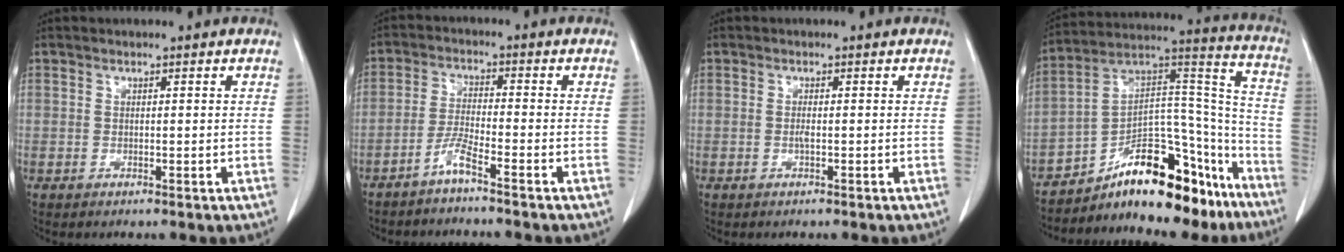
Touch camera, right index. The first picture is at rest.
{"total": 3.8, "force": [-3.0, -0.5, 2.2], "torque": [-0.052, -0.005, -0.066]}
{"total": 0.8, "force": [-0.2, 0.0, 0.8], "torque": [-0.018, 0.000, -0.004]}
{"total": 19.6, "force": [-14.7, 7.6, 10.5], "torque": [-0.138, 0.078, -0.227]}